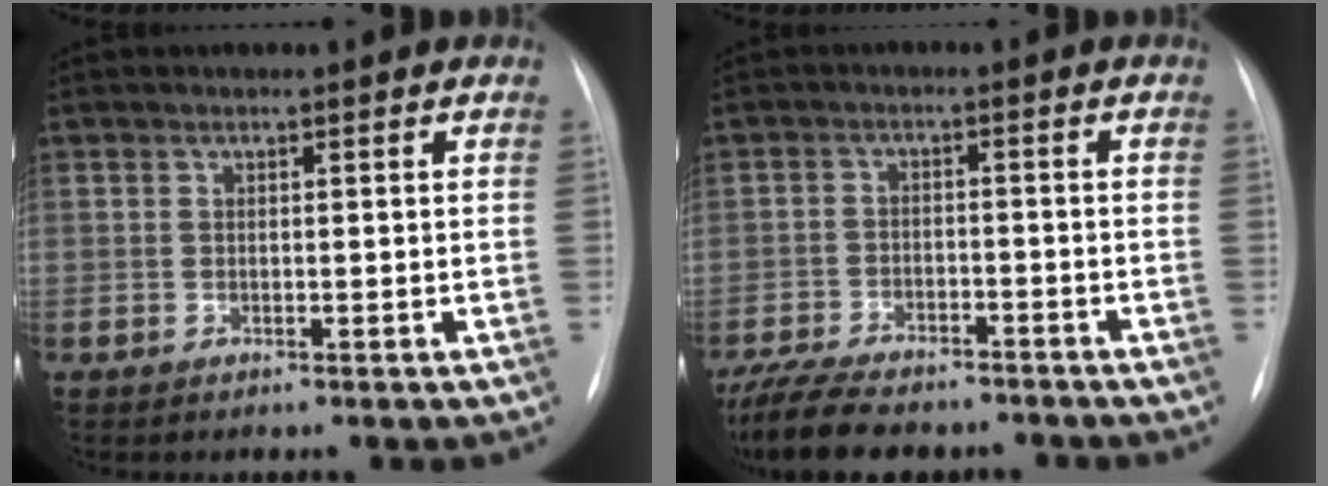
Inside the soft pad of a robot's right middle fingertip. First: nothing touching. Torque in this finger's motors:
{"motor_torque": [0.91, -0.94, 0.14, 0.08]}